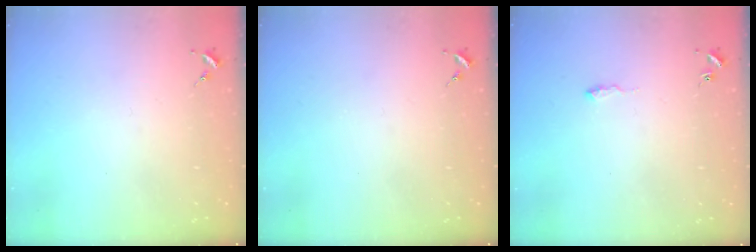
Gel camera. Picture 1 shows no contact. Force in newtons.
{"total": 0.0}
{"total": 4.1, "press": 4.1, "slide": 0.6}